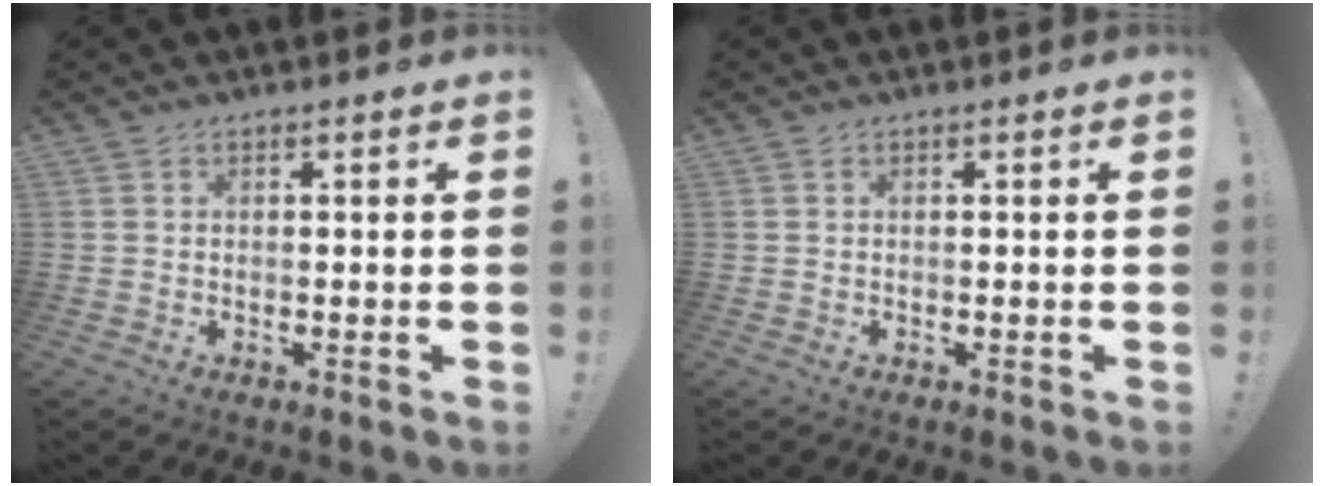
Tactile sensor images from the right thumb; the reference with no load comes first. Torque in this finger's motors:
{"motor_torque": [0.00, 0.00, 0.00, 0.00, 0.00]}